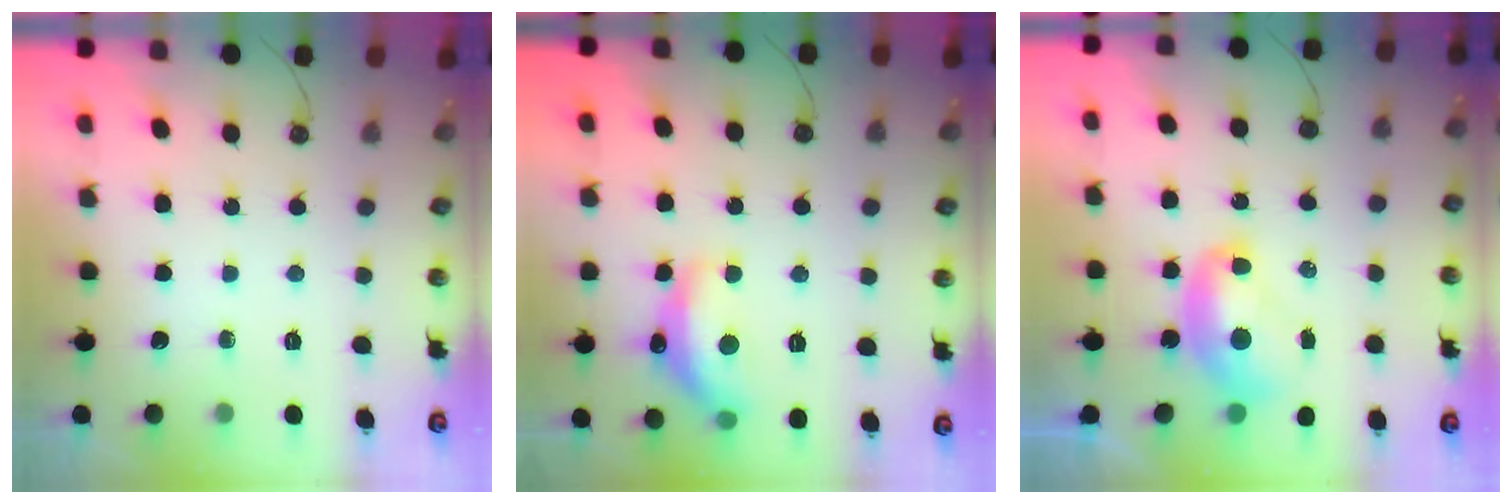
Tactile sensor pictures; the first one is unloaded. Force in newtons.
{"total": 8.2, "press": 8.2, "slide": 0.7}
{"total": 2.4, "press": 2.3, "slide": 0.3}